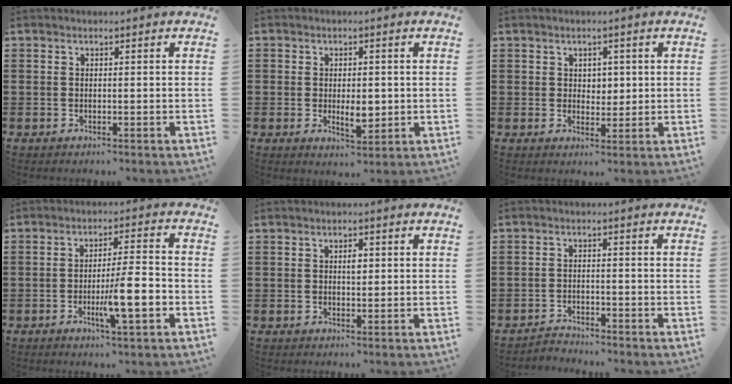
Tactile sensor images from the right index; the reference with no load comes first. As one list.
[{"total": 4.3, "force": [-0.4, 2.5, 3.5], "torque": [-0.058, 0.003, -0.007]}, {"total": 2.4, "force": [1.0, 2.1, 0.8], "torque": [-0.016, 0.009, 0.015]}, {"total": 8.2, "force": [-2.4, 1.3, 7.7], "torque": [-0.130, -0.004, -0.040]}, {"total": 1.8, "force": [0.4, 0.8, 1.6], "torque": [-0.023, 0.002, 0.004]}, {"total": 2.1, "force": [-2.1, 0.3, -0.1], "torque": [-0.004, 0.003, -0.047]}]